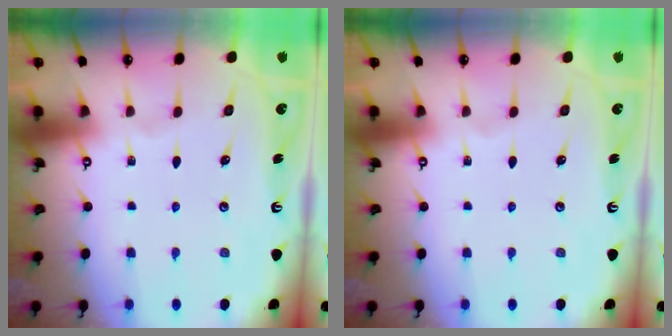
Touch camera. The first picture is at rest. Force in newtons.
{"total": 0.0}